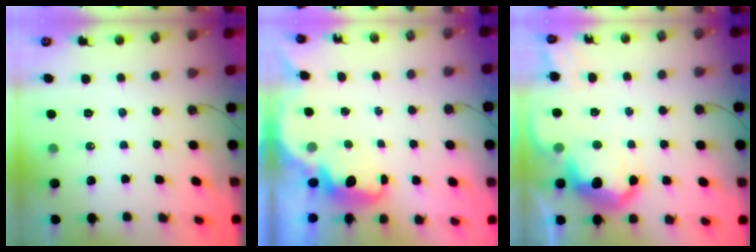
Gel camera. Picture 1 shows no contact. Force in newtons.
{"total": 2.5, "press": 2.5, "slide": 0.6}
{"total": 10.1, "press": 10.0, "slide": 0.9}